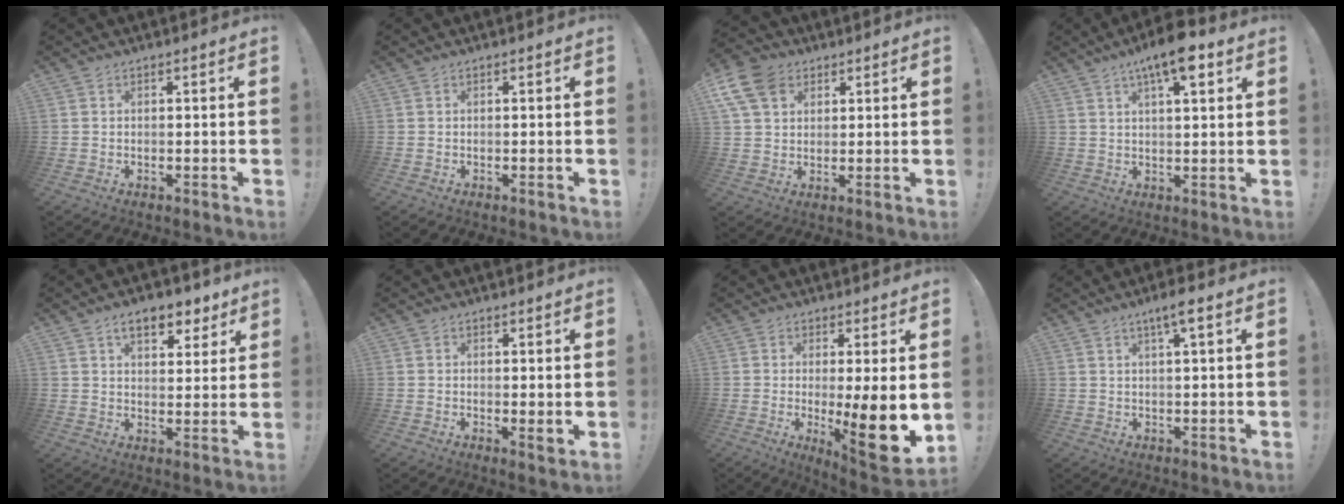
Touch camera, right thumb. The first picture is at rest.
{"total": 0.0}
{"total": 11.3, "force": [5.2, 8.1, 5.9], "torque": [-0.113, -0.018, 0.104]}
{"total": 9.8, "force": [5.1, 3.0, 7.7], "torque": [-0.117, -0.019, 0.084]}
{"total": 9.6, "force": [5.9, 4.8, 5.8], "torque": [-0.076, -0.025, 0.103]}
{"total": 2.0, "force": [1.0, 0.5, 1.7], "torque": [-0.017, -0.006, 0.017]}
{"total": 13.8, "force": [-1.6, 1.8, 13.6], "torque": [-0.168, -0.022, -0.017]}
{"total": 4.7, "force": [2.3, 0.3, 4.1], "torque": [-0.072, -0.003, 0.034]}